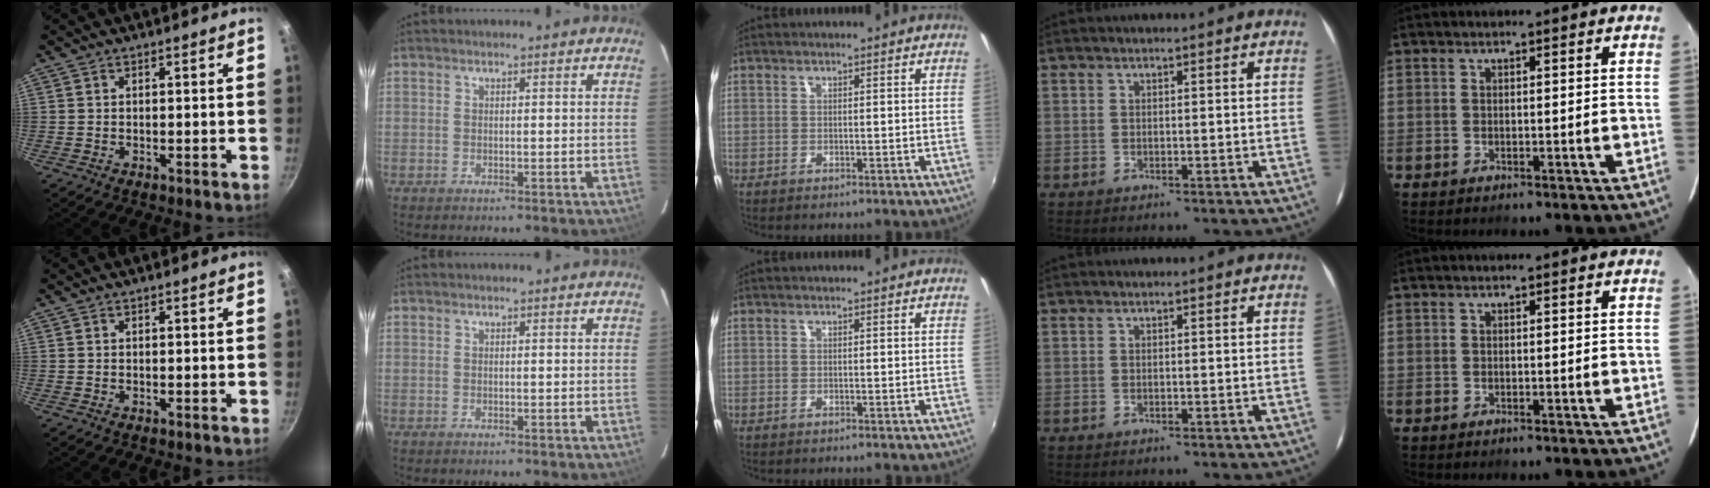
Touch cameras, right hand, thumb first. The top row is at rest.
{}